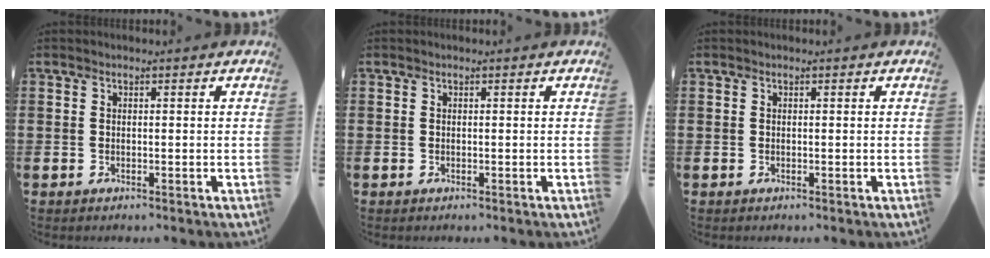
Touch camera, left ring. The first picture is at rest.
{"total": 0.0}
{"total": 0.0}